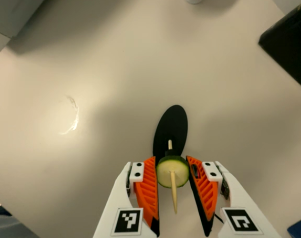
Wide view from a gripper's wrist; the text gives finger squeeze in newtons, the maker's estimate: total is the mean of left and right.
{"total": 10.1, "left": 10.4, "right": 9.7}